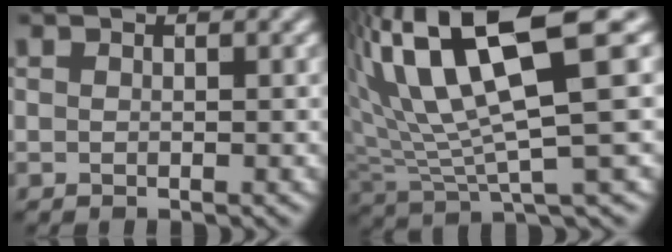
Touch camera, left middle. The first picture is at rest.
{"total": 12.8, "force": [5.3, 3.2, 11.2], "torque": [-0.212, 0.010, 0.105]}